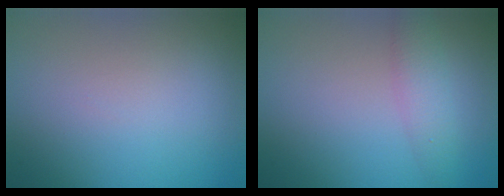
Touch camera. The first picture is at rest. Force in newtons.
{"total": 2.5, "press": 2.5, "slide": 0.0}